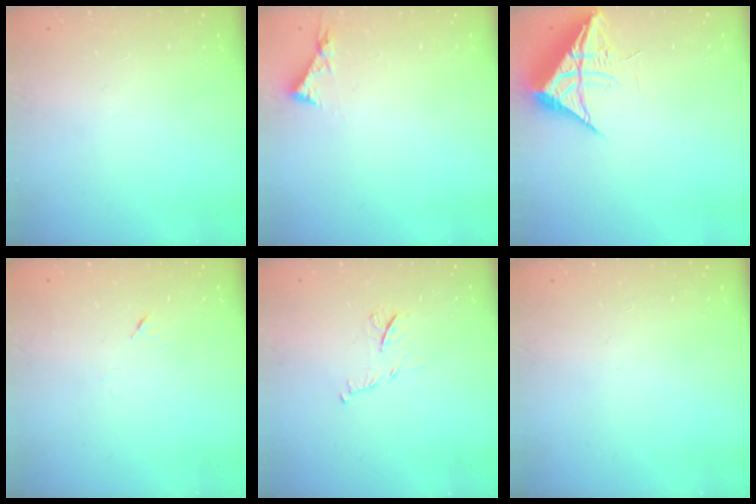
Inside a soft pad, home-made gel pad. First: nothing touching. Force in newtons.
{"total": 3.8, "press": 3.7, "slide": 0.4}
{"total": 10.0, "press": 9.9, "slide": 1.0}
{"total": 4.2, "press": 4.1, "slide": 0.7}
{"total": 7.5, "press": 7.4, "slide": 0.3}
{"total": 0.0}